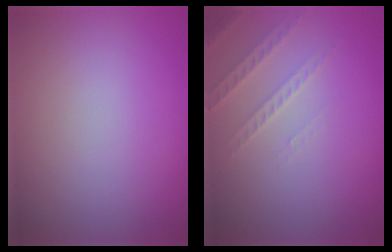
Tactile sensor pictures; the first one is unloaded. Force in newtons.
{"total": 1.9, "press": 1.8, "slide": 0.6}